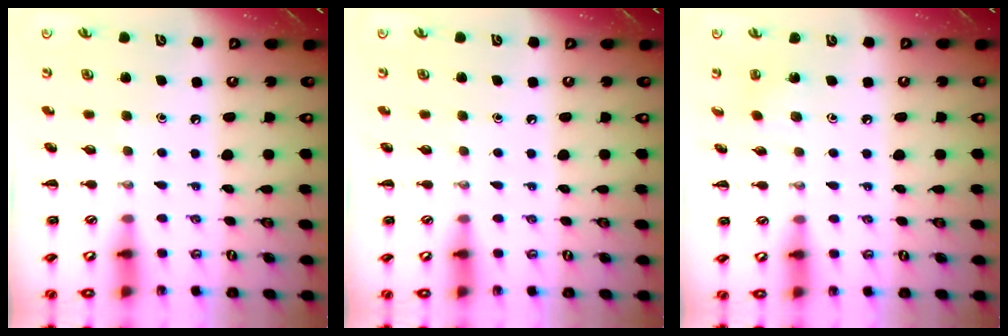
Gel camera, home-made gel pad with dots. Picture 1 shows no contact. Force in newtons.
{"total": 0.0}
{"total": 2.0, "press": 1.8, "slide": 0.7}